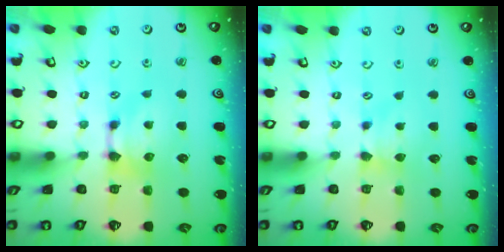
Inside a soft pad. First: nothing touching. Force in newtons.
{"total": 1.7, "press": 1.6, "slide": 0.4}